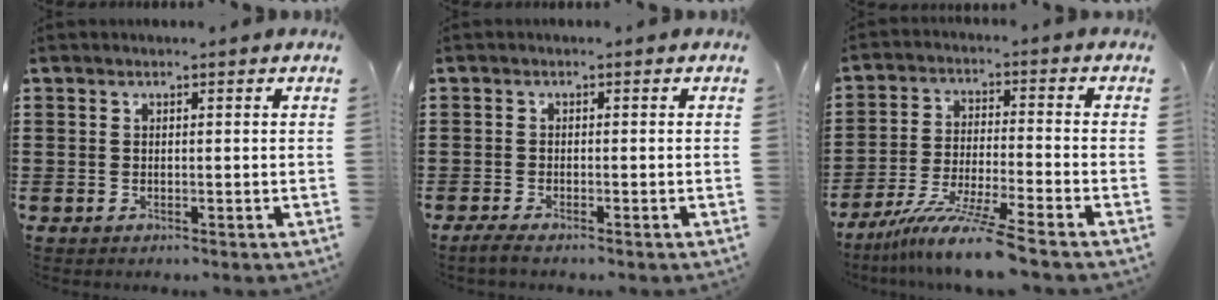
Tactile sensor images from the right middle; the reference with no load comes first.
{"total": 1.3, "force": [-1.0, 0.1, 0.8], "torque": [-0.021, -0.005, -0.021]}
{"total": 9.0, "force": [-7.6, -0.5, 4.9], "torque": [-0.096, -0.013, -0.148]}